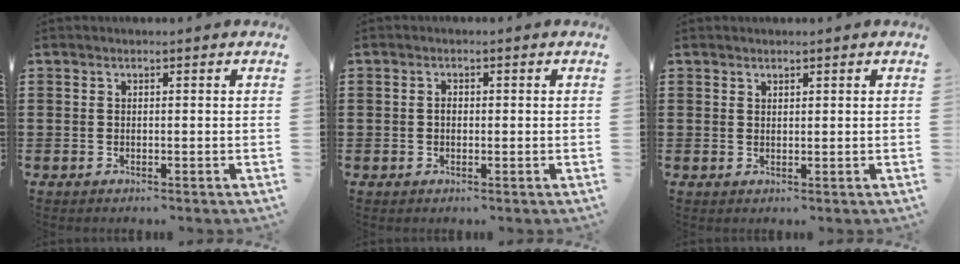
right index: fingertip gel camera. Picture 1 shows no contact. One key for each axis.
{"total": 1.1, "fx": -0.2, "fy": 0.7, "fz": 0.8, "tx": -0.018, "ty": 0.001, "tz": -0.005}
{"total": 0.7, "fx": 0.6, "fy": 0.4, "fz": 0.0, "tx": -0.002, "ty": 0.002, "tz": 0.011}